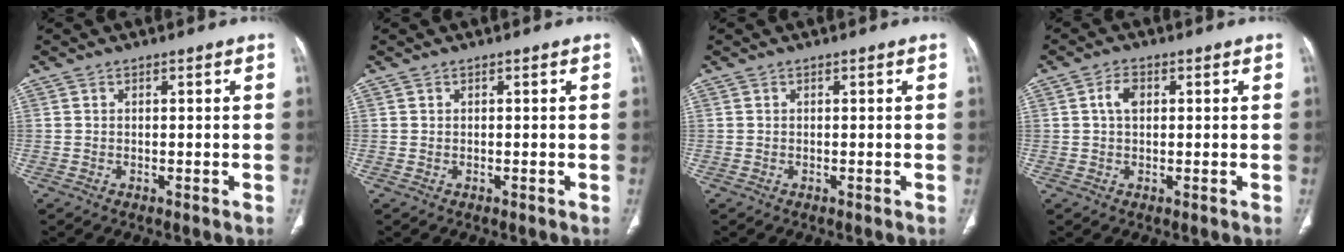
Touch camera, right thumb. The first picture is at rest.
{"total": 0.0}
{"total": 0.0}
{"total": 3.2, "force": [0.7, 2.0, 2.4], "torque": [-0.045, 0.007, 0.012]}